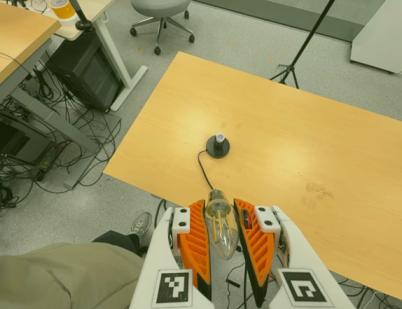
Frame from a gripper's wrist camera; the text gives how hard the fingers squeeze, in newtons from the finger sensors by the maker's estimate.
{"total": 20.9, "left": 22.4, "right": 19.4}